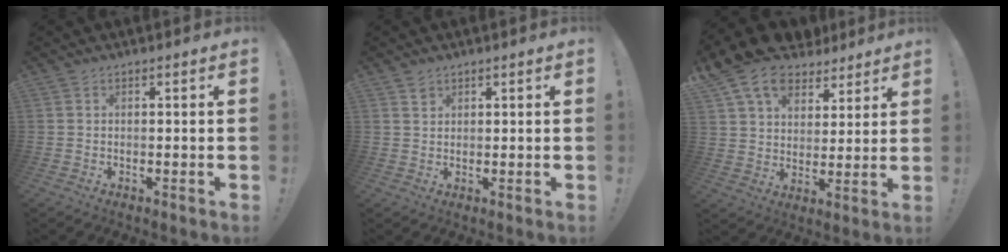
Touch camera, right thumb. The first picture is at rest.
{"total": 1.6, "force": [1.1, 1.0, 0.3], "torque": [0.004, -0.007, 0.020]}
{"total": 14.4, "force": [9.4, 9.1, 6.2], "torque": [-0.116, -0.054, 0.178]}